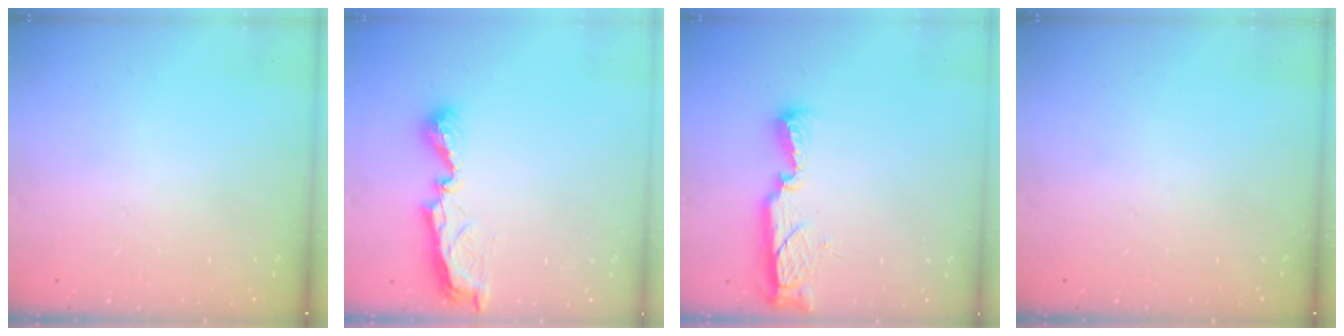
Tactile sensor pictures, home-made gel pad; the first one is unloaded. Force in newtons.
{"total": 7.7, "press": 7.6, "slide": 0.7}
{"total": 11.7, "press": 10.4, "slide": 5.3}
{"total": 0.0}